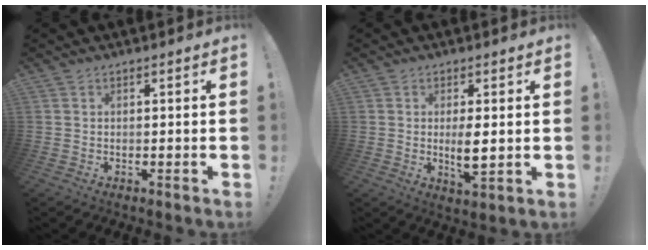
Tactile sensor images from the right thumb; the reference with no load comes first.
{"total": 5.2, "force": [0.4, 2.2, 4.7], "torque": [-0.074, -0.009, 0.005]}